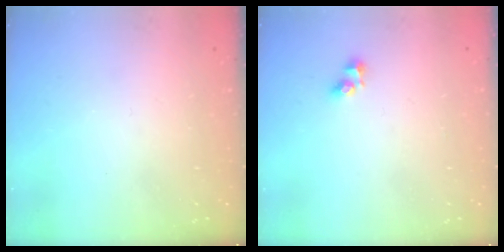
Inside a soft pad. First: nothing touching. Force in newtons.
{"total": 2.4, "press": 2.4, "slide": 0.2}